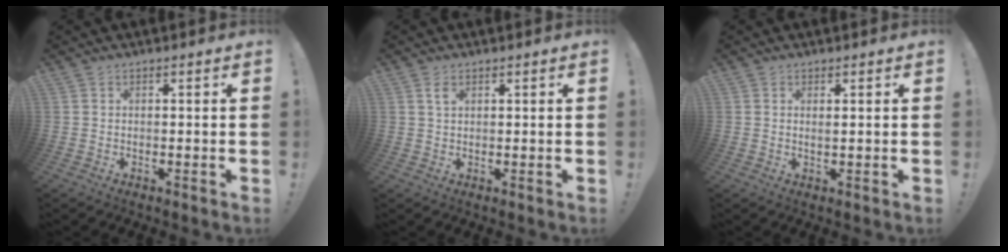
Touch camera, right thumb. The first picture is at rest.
{"total": 2.3, "force": [1.2, 1.0, 1.7], "torque": [-0.027, -0.002, 0.019]}
{"total": 1.3, "force": [0.9, -0.1, 0.9], "torque": [-0.002, -0.007, 0.013]}